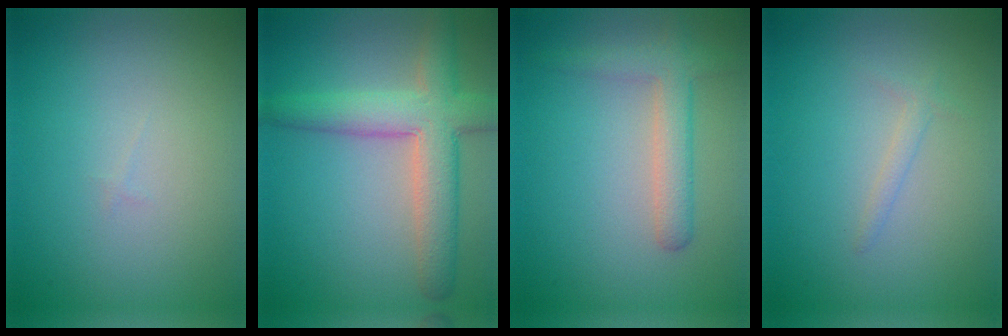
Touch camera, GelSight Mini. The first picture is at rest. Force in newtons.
{"total": 6.3, "press": 6.3, "slide": 0.3}
{"total": 3.0, "press": 3.0, "slide": 0.2}
{"total": 0.9, "press": 0.9, "slide": 0.0}